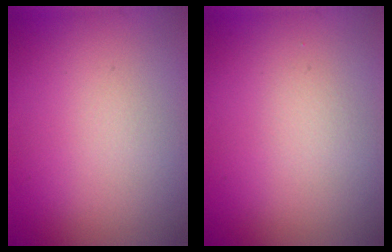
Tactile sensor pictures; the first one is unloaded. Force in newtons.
{"total": 0.6, "press": 0.6, "slide": 0.0}